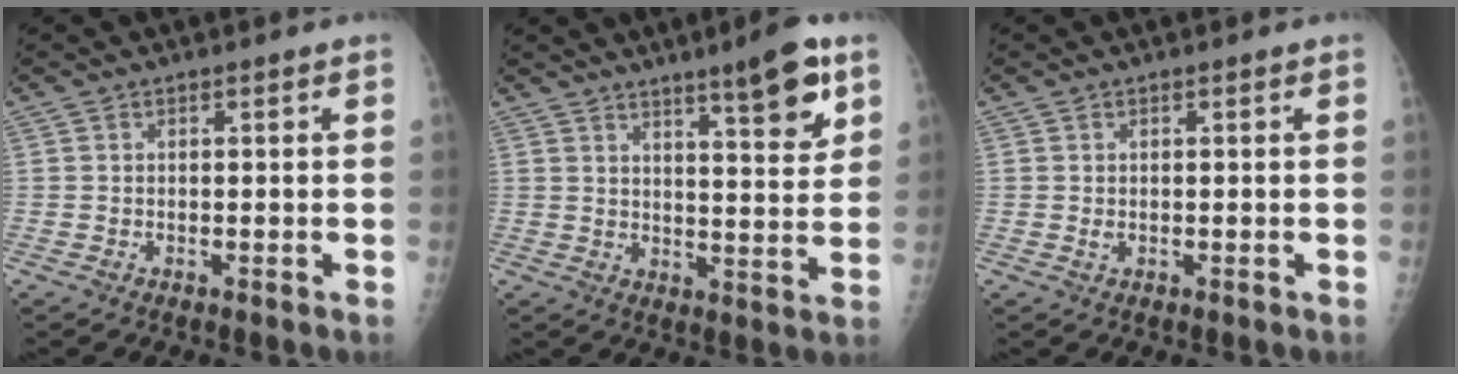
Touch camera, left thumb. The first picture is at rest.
{"total": 10.7, "force": [6.4, 1.8, 8.3], "torque": [-0.105, -0.038, 0.091]}
{"total": 0.6, "force": [0.0, 0.4, 0.5], "torque": [-0.006, 0.002, 0.002]}